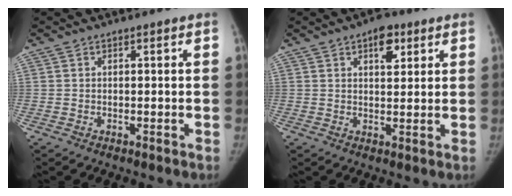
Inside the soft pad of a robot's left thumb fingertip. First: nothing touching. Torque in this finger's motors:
{"motor_torque": [0.31, 0.00, 0.42, -0.41, 0.13]}